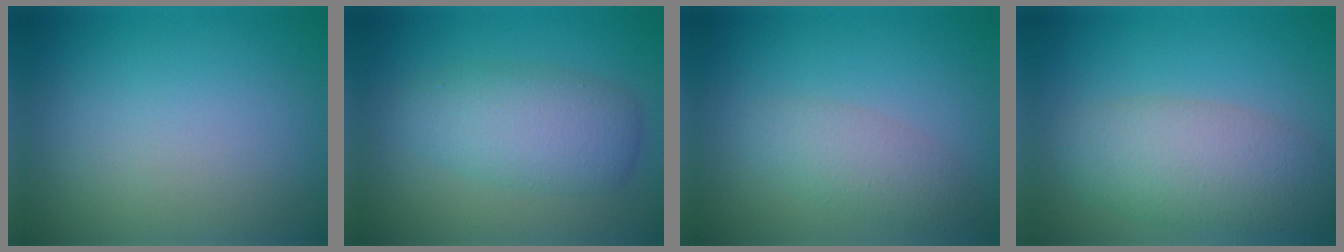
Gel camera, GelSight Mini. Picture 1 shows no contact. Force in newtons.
{"total": 4.6, "press": 4.6, "slide": 0.1}
{"total": 2.6, "press": 2.6, "slide": 0.1}
{"total": 5.9, "press": 5.9, "slide": 0.4}